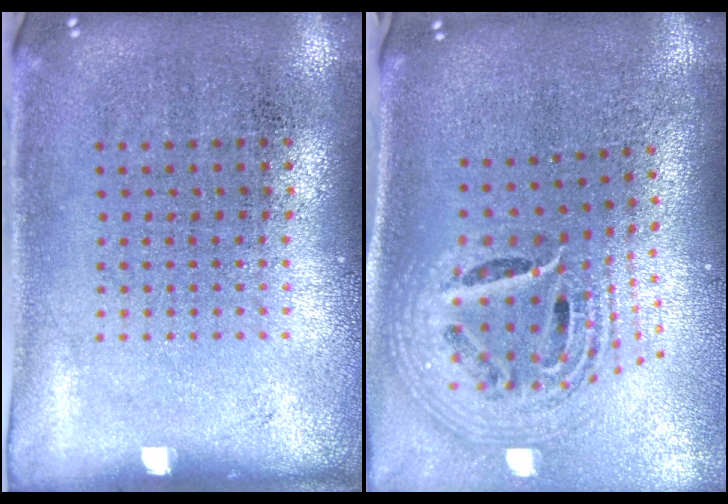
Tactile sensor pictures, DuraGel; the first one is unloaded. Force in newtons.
{"total": 2.6, "press": 1.8, "slide": 1.9}